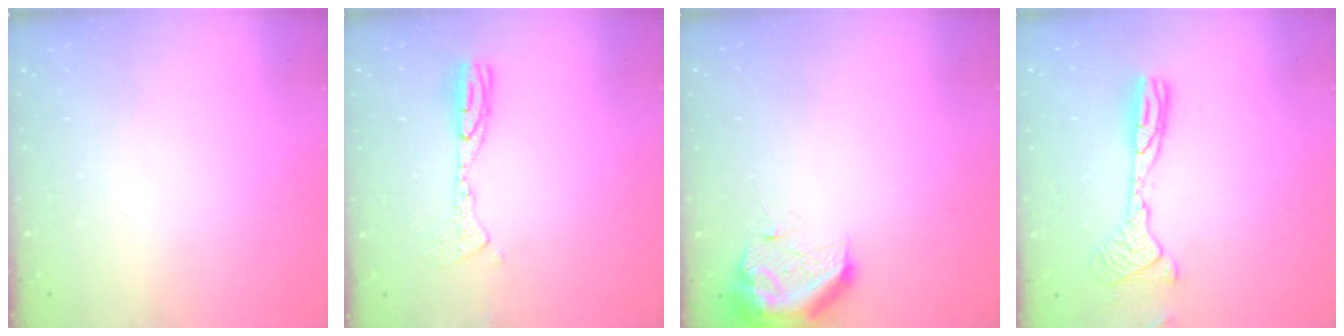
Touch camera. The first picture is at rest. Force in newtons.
{"total": 9.6, "press": 9.5, "slide": 1.9}
{"total": 11.1, "press": 11.0, "slide": 1.2}
{"total": 11.9, "press": 11.6, "slide": 2.5}